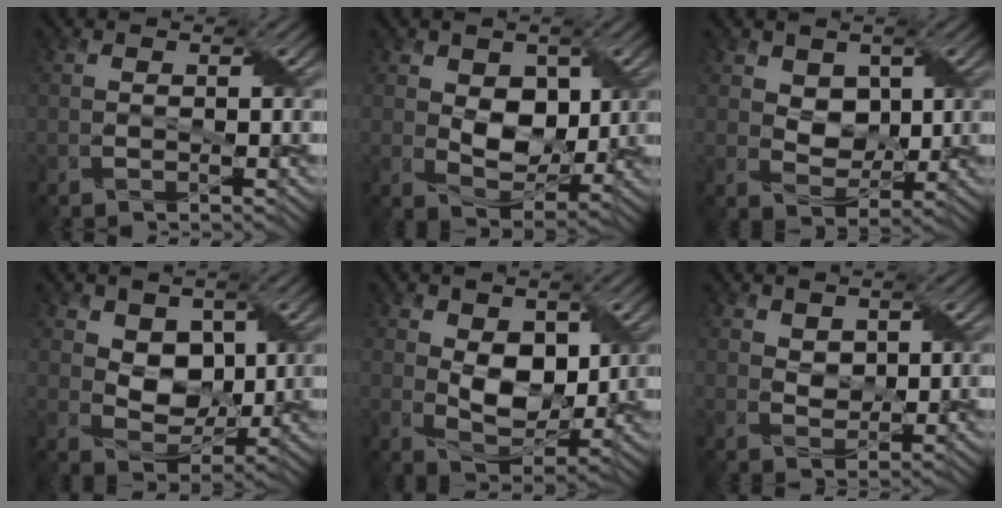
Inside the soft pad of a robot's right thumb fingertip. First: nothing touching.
{"total": 6.6, "force": [1.3, 4.7, 4.5], "torque": [-0.091, -0.006, 0.019]}
{"total": 4.5, "force": [1.6, 3.4, 2.4], "torque": [-0.061, -0.010, 0.019]}
{"total": 6.1, "force": [1.9, 4.5, 3.6], "torque": [-0.083, -0.012, 0.028]}
{"total": 7.3, "force": [1.5, 4.8, 5.2], "torque": [-0.111, -0.010, 0.026]}
{"total": 2.3, "force": [1.3, 1.6, 0.9], "torque": [-0.029, -0.003, 0.023]}